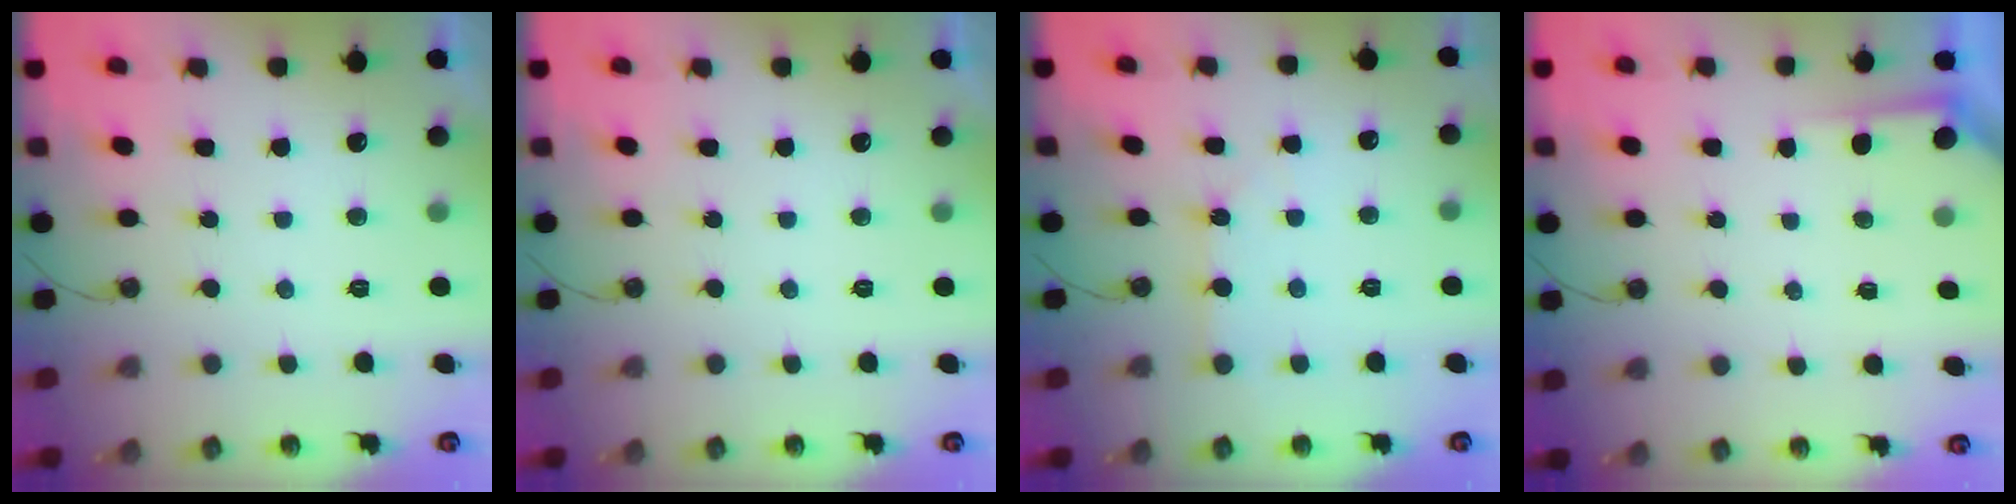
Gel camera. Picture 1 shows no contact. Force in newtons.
{"total": 0.0}
{"total": 1.7, "press": 1.7, "slide": 0.1}
{"total": 1.8, "press": 1.8, "slide": 0.3}